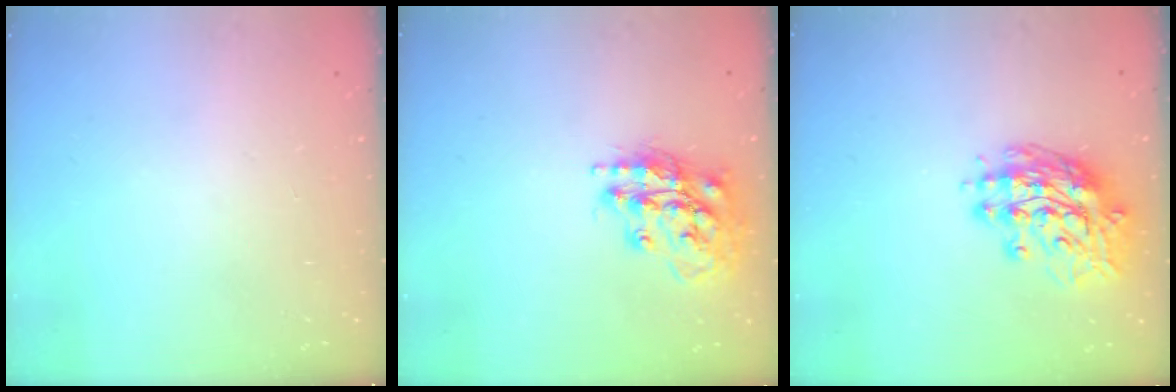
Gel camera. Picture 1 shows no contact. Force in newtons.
{"total": 16.3, "press": 16.2, "slide": 1.1}
{"total": 14.9, "press": 14.8, "slide": 1.5}